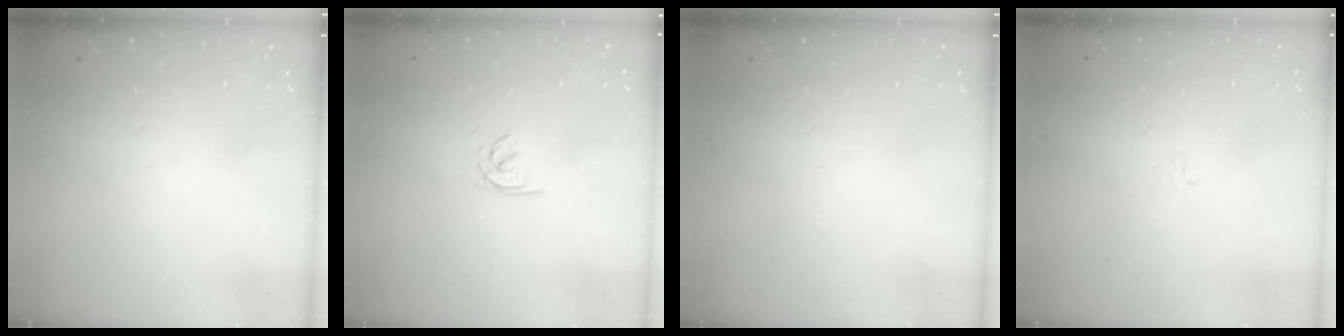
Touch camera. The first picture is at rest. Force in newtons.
{"total": 1.8, "press": 1.8, "slide": 0.5}
{"total": 0.0}
{"total": 1.2, "press": 1.2, "slide": 0.4}